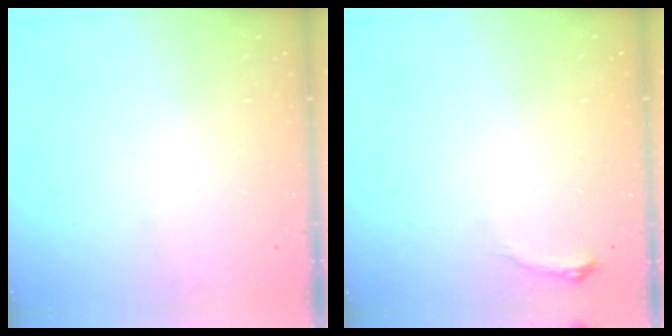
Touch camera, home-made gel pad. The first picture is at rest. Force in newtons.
{"total": 4.5, "press": 4.3, "slide": 1.1}